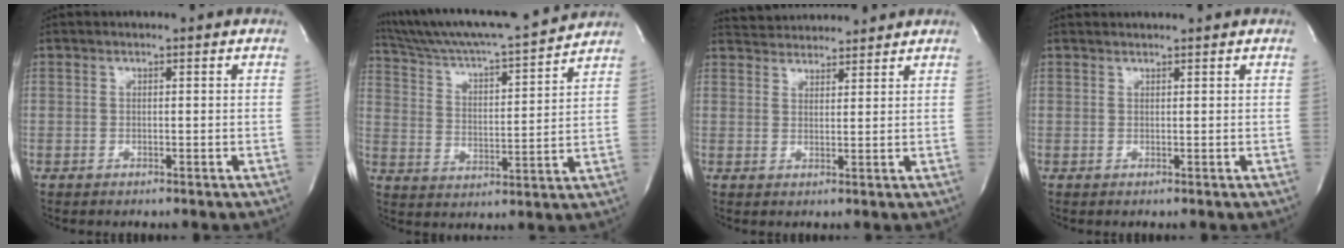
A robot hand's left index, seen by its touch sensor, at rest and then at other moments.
{"total": 18.4, "force": [17.1, 0.4, 6.6], "torque": [-0.119, -0.005, 0.268]}
{"total": 7.2, "force": [7.0, 1.1, 1.0], "torque": [-0.020, 0.025, 0.105]}
{"total": 1.9, "force": [1.9, -0.2, 0.2], "torque": [-0.004, 0.012, 0.030]}